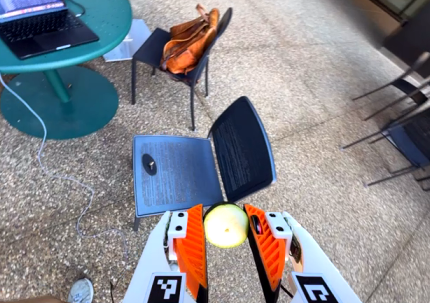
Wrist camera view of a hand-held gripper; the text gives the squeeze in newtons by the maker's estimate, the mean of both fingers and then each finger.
{"total": 9.3, "left": 9.3, "right": 9.3}